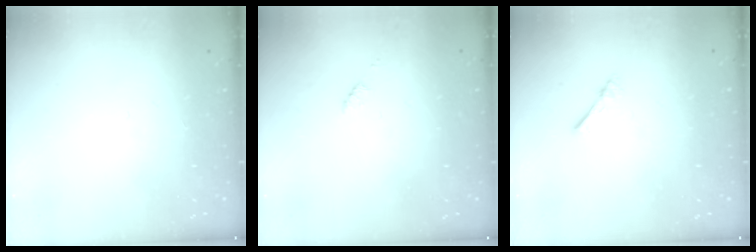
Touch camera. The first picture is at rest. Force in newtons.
{"total": 1.2, "press": 1.2, "slide": 0.2}
{"total": 1.0, "press": 1.0, "slide": 0.3}